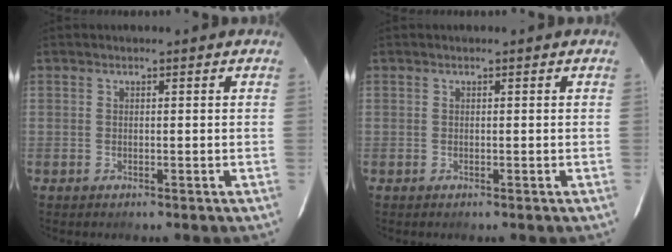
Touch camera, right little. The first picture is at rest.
{"total": 0.0}